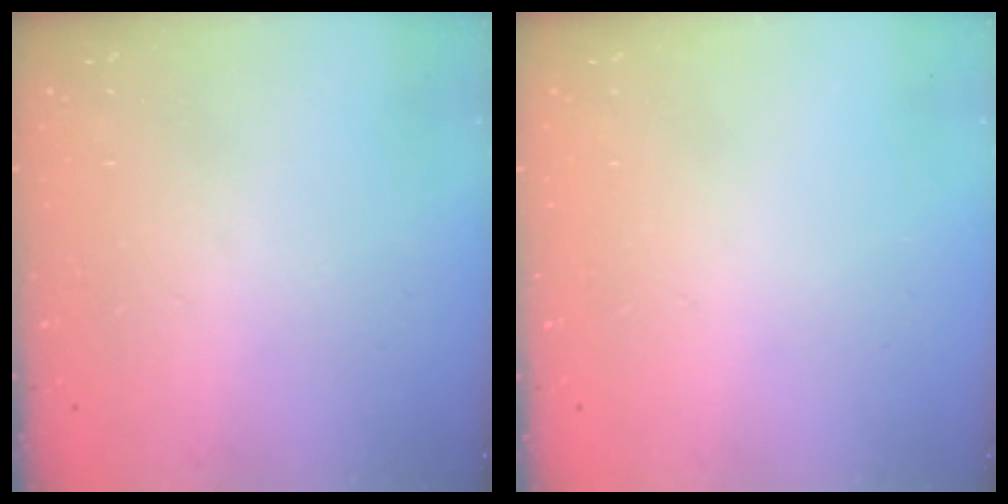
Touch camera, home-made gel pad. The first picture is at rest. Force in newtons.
{"total": 0.0}